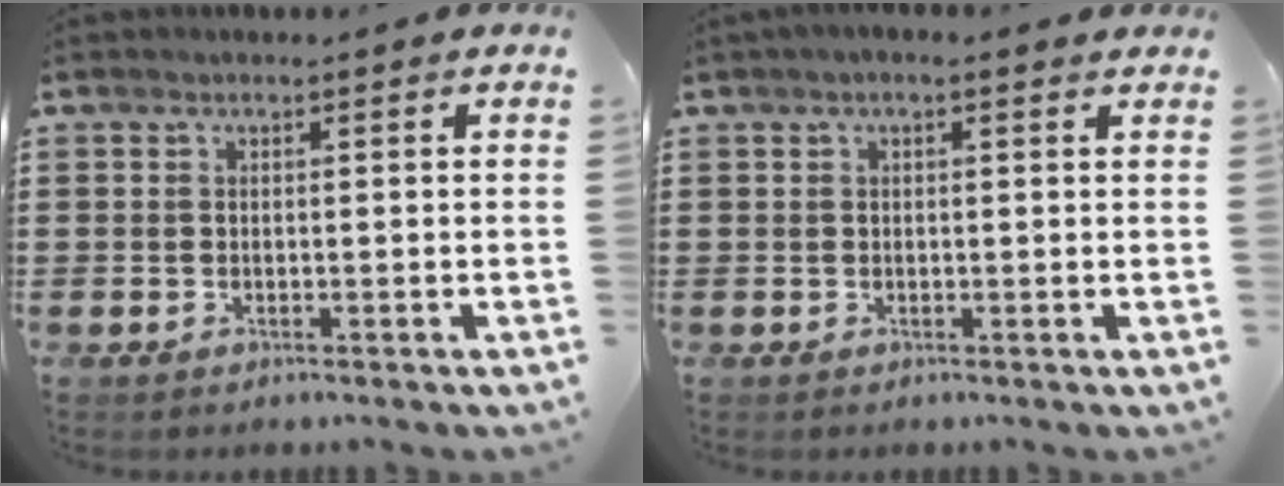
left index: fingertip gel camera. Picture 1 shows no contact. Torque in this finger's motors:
{"motor_torque": [2.14, 0.00, 0.19, 0.09]}